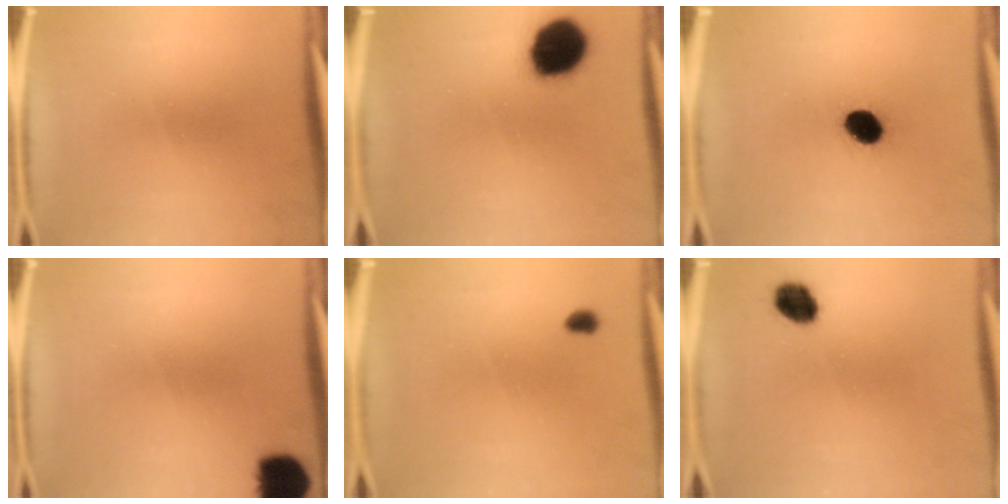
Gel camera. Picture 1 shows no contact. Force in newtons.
{"total": 15.5}
{"total": 9.1}
{"total": 8.0}
{"total": 1.3}
{"total": 5.9}